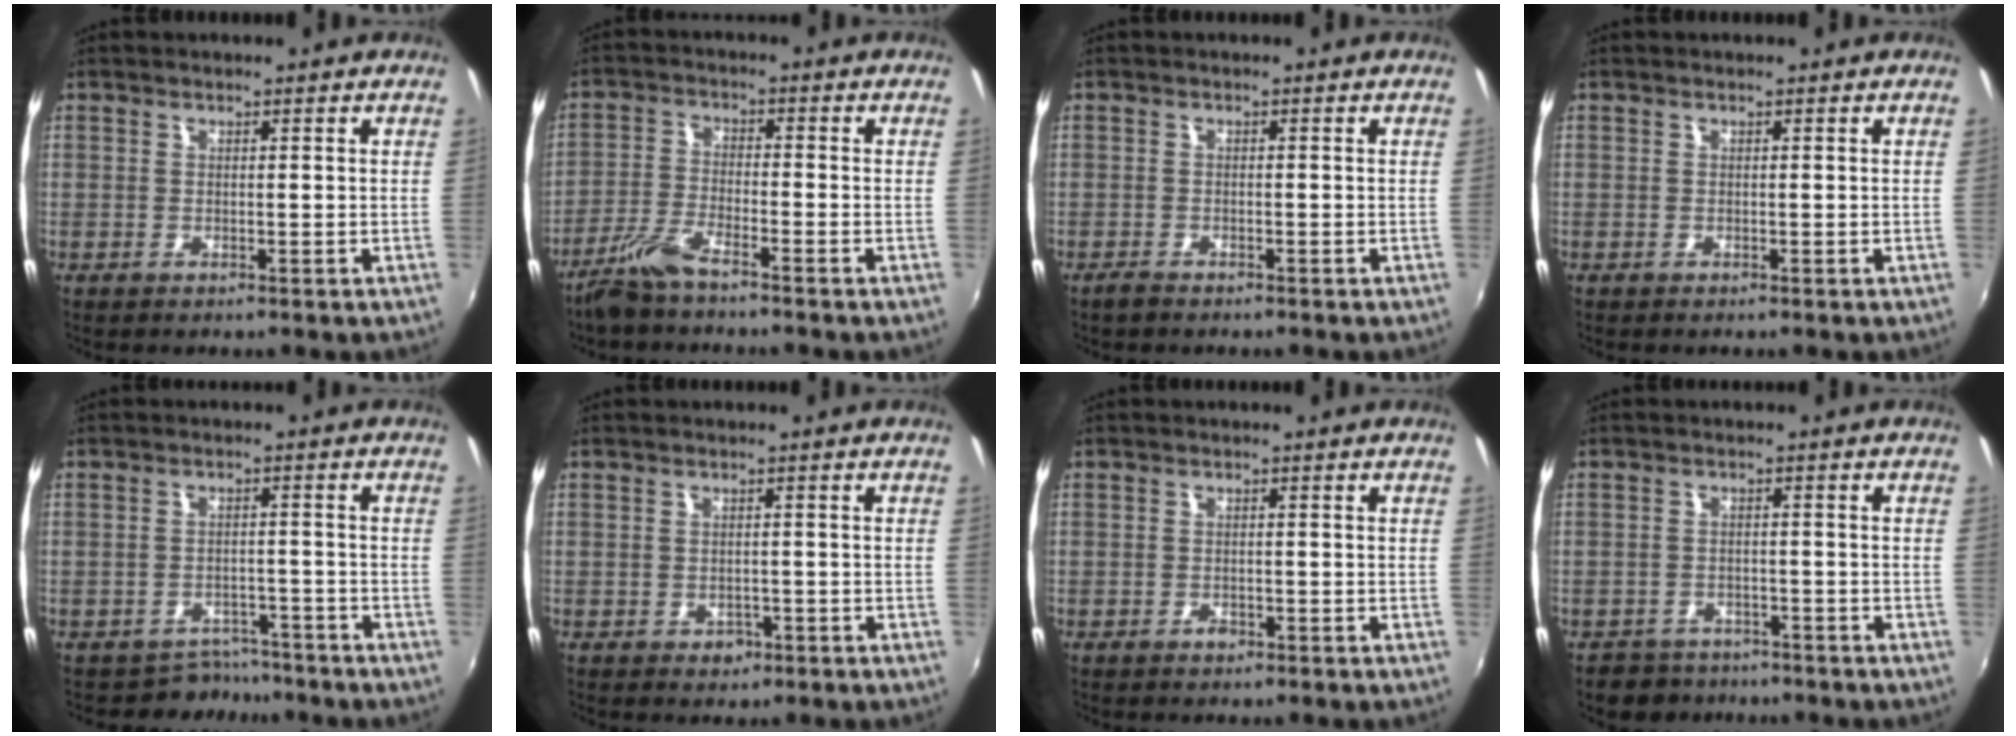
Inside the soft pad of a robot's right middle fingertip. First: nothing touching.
{"total": 6.3, "force": [-5.0, 0.9, 3.7], "torque": [-0.089, -0.005, -0.103]}
{"total": 1.6, "force": [-1.4, 0.5, 0.5], "torque": [-0.018, -0.003, -0.029]}
{"total": 0.0}
{"total": 5.1, "force": [-4.4, 2.6, -0.4], "torque": [0.002, 0.009, -0.065]}
{"total": 2.4, "force": [-1.1, 2.0, 0.9], "torque": [-0.018, -0.003, -0.012]}
{"total": 1.3, "force": [-0.9, 0.8, 0.4], "torque": [-0.008, -0.001, -0.015]}
{"total": 5.3, "force": [-4.4, 2.9, 0.4], "torque": [-0.024, 0.002, -0.072]}